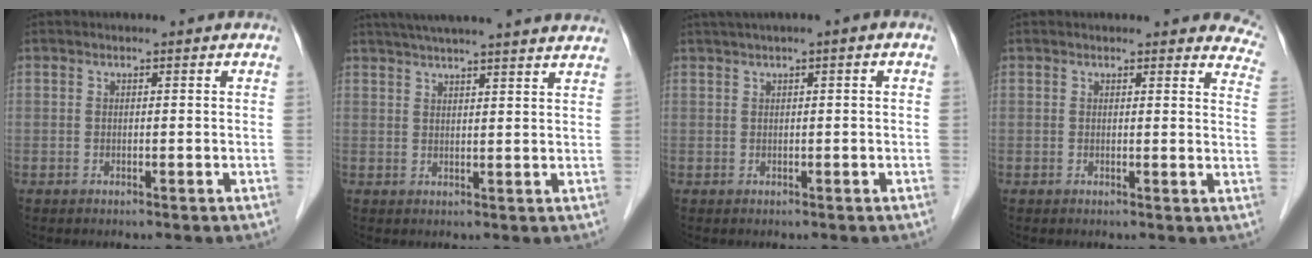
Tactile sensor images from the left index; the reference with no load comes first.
{"total": 18.9, "force": [16.9, 0.5, 8.5], "torque": [-0.139, 0.026, 0.219]}
{"total": 2.4, "force": [1.1, 0.0, 2.2], "torque": [-0.043, 0.015, 0.022]}
{"total": 10.2, "force": [9.6, 2.5, 2.4], "torque": [0.015, -0.032, 0.066]}